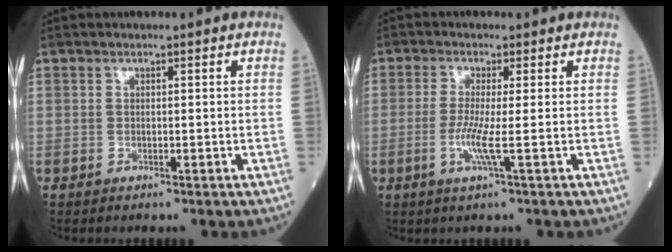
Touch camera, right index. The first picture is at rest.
{"total": 3.9, "force": [-1.0, -0.6, 3.8], "torque": [-0.085, -0.009, -0.022]}